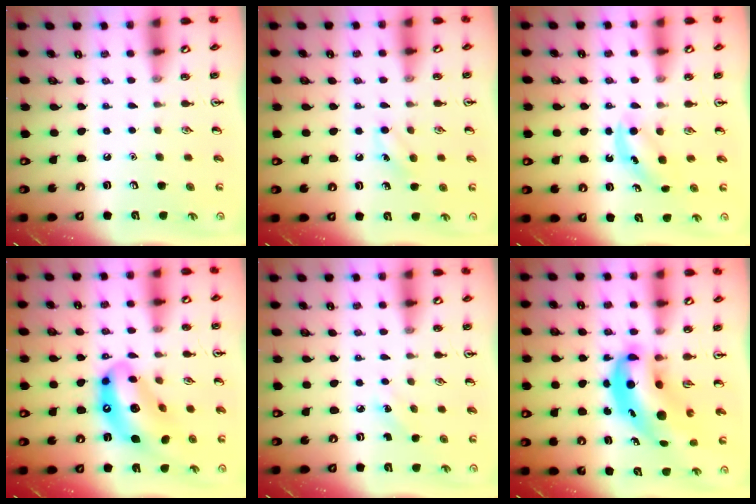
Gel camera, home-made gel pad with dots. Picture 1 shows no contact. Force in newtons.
{"total": 4.7, "press": 4.5, "slide": 1.5}
{"total": 4.0, "press": 4.0, "slide": 0.8}
{"total": 15.3, "press": 14.5, "slide": 4.9}
{"total": 2.5, "press": 2.3, "slide": 0.9}
{"total": 10.1, "press": 9.8, "slide": 2.8}